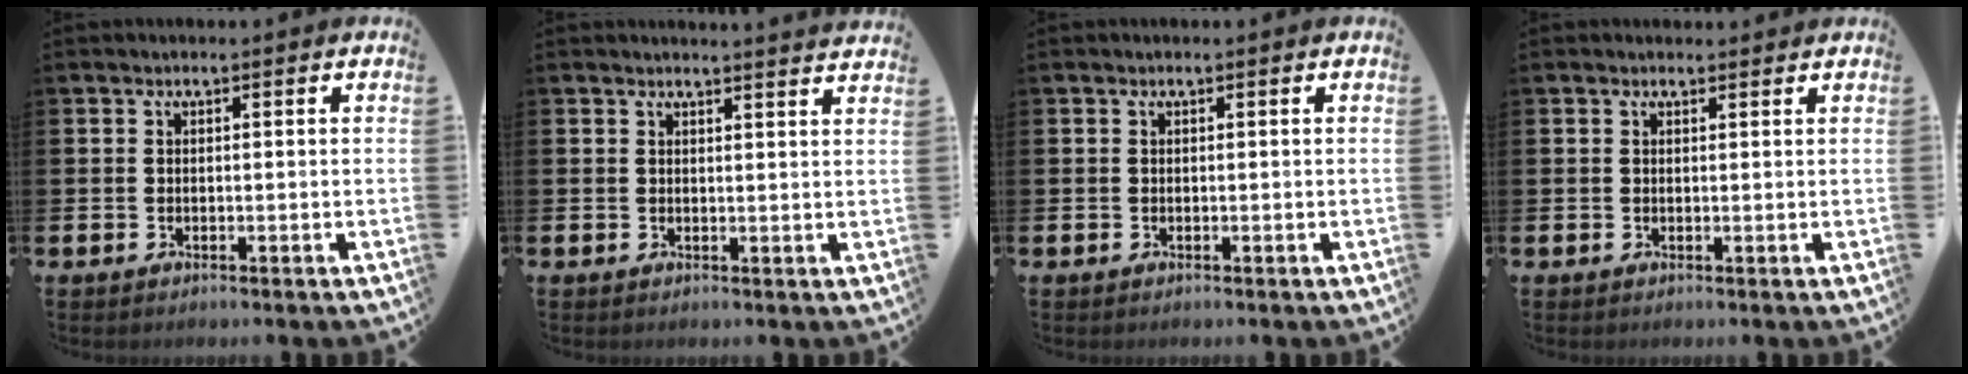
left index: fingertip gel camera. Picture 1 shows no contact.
{"total": 2.2, "force": [2.1, -0.3, -0.2], "torque": [0.014, -0.018, 0.037]}
{"total": 0.0}
{"total": 0.8, "force": [0.7, 0.3, 0.1], "torque": [0.006, 0.001, 0.011]}